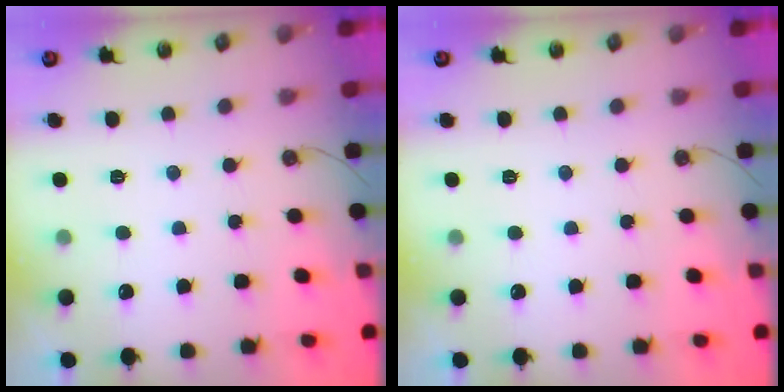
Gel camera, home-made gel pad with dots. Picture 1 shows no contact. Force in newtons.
{"total": 0.0}